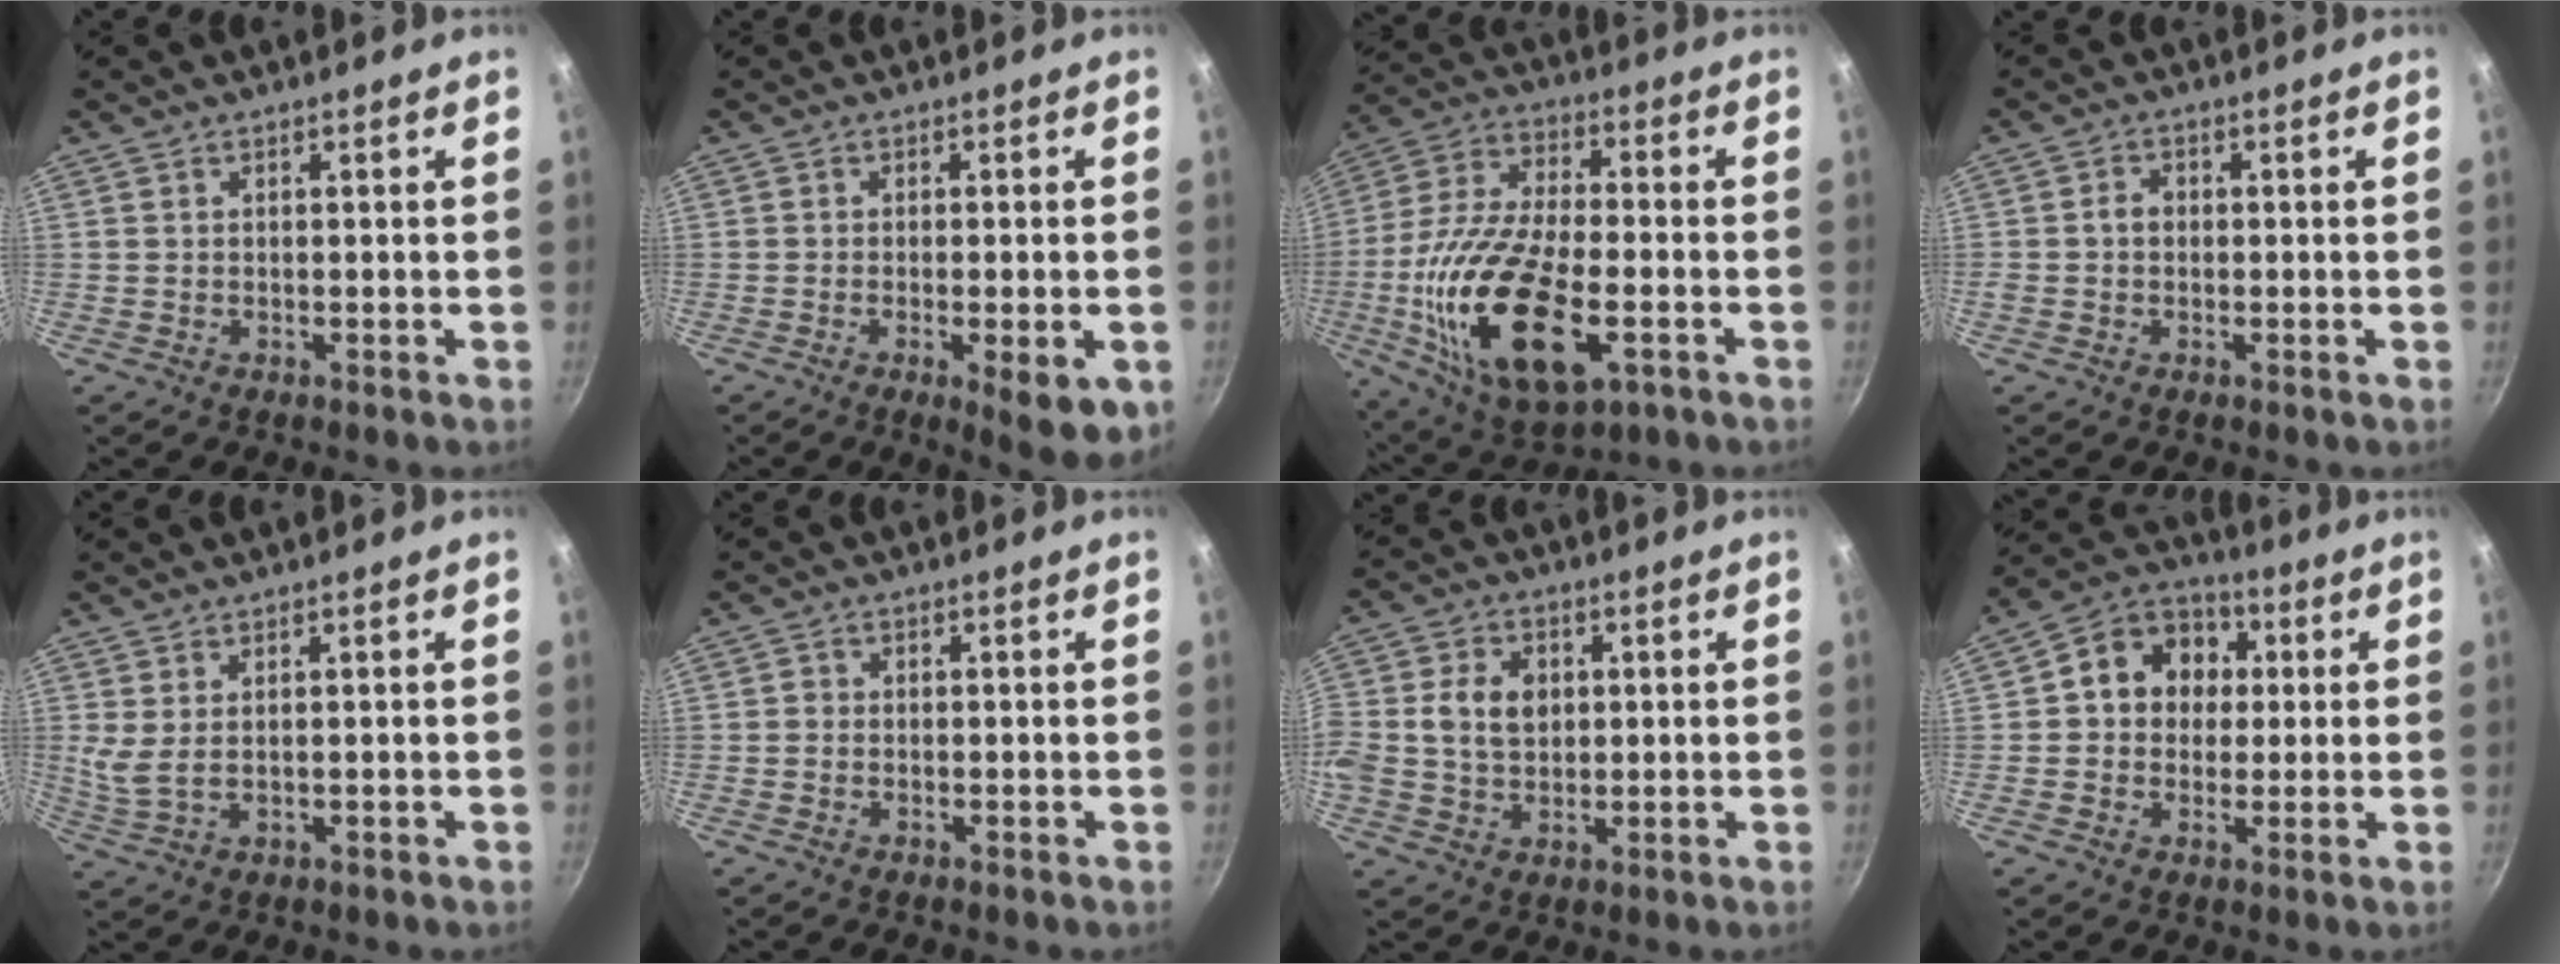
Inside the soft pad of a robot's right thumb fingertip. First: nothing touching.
{"total": 7.9, "force": [-2.7, 2.1, 7.2], "torque": [-0.090, -0.001, -0.032]}
{"total": 23.9, "force": [-6.2, 11.0, 20.3], "torque": [-0.396, 0.010, -0.110]}
{"total": 4.3, "force": [-0.1, 3.6, 2.2], "torque": [-0.016, 0.009, -0.009]}
{"total": 3.6, "force": [1.2, 1.5, 3.1], "torque": [-0.061, -0.013, 0.032]}
{"total": 0.7, "force": [-0.3, 0.6, 0.2], "torque": [-0.001, 0.002, -0.007]}
{"total": 9.2, "force": [1.0, 7.0, 5.9], "torque": [-0.101, 0.010, 0.010]}
{"total": 11.9, "force": [1.9, 10.0, 6.1], "torque": [-0.060, 0.020, 0.010]}